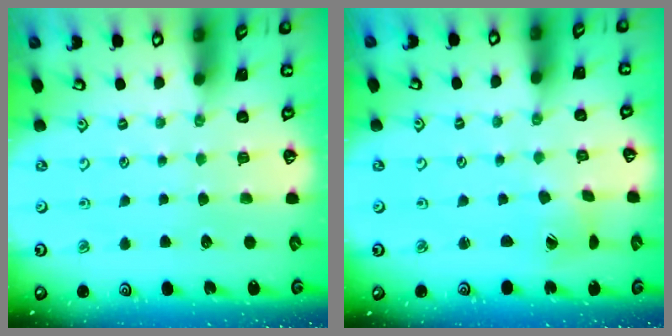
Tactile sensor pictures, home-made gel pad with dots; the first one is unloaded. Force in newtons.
{"total": 2.2, "press": 2.2, "slide": 0.3}